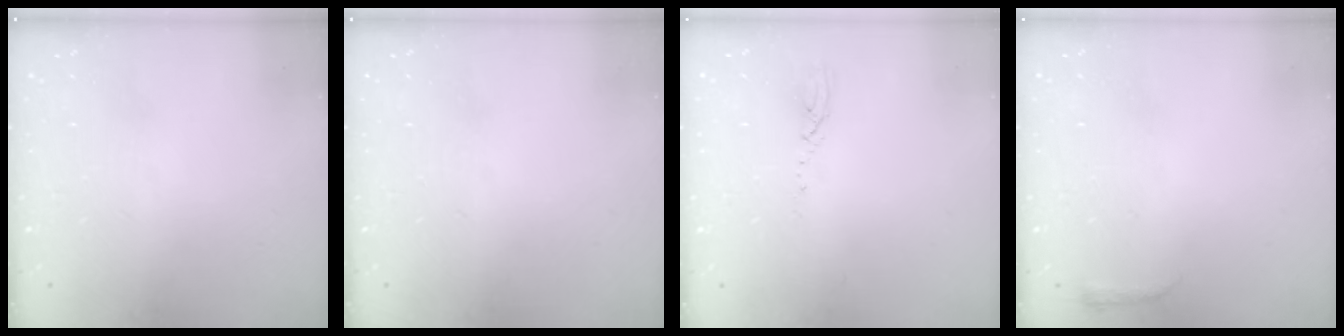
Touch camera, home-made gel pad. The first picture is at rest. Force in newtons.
{"total": 0.0}
{"total": 3.2, "press": 3.2, "slide": 0.3}
{"total": 3.0, "press": 2.9, "slide": 0.6}